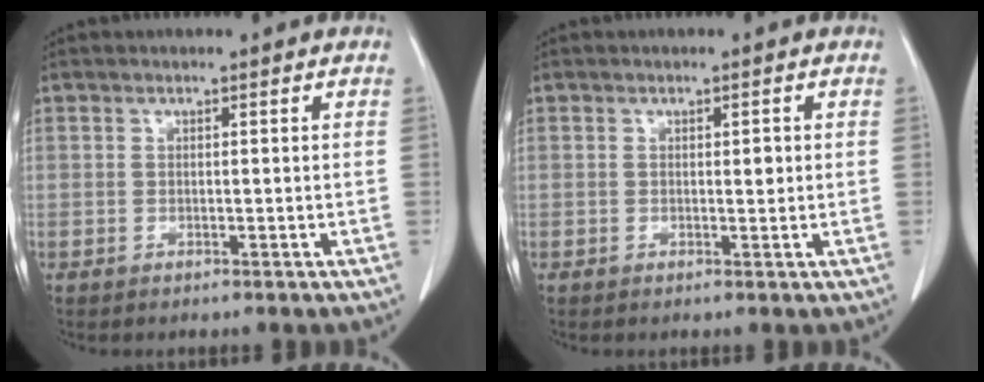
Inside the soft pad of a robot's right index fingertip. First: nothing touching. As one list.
[{"total": 1.1, "force": [0.3, 0.4, 0.9], "torque": [-0.012, 0.000, 0.008]}]